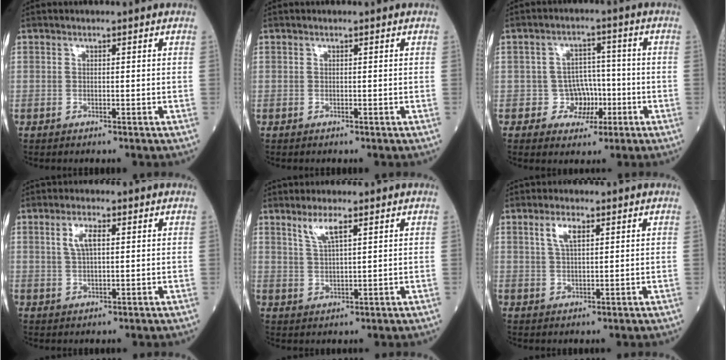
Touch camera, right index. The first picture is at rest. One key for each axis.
{"total": 0.0}
{"total": 5.0, "fx": -1.5, "fy": 4.7, "fz": 1.0, "tx": -0.002, "ty": 0.015, "tz": -0.019}
{"total": 3.7, "fx": 1.2, "fy": 1.1, "fz": 3.3, "tx": -0.070, "ty": 0.006, "tz": 0.026}
{"total": 3.9, "fx": 2.4, "fy": 0.5, "fz": 3.0, "tx": -0.065, "ty": 0.001, "tz": 0.049}
{"total": 3.5, "fx": 1.7, "fy": 1.2, "fz": 2.8, "tx": -0.062, "ty": 0.007, "tz": 0.037}